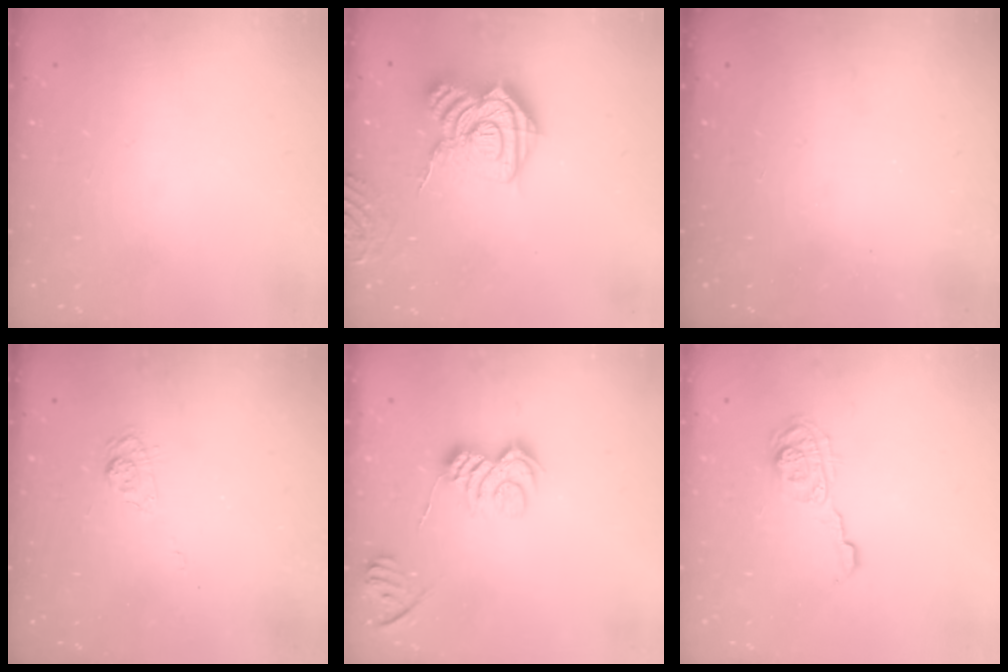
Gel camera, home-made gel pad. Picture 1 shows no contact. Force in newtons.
{"total": 17.2, "press": 17.2, "slide": 1.5}
{"total": 2.3, "press": 2.1, "slide": 0.8}
{"total": 4.9, "press": 4.7, "slide": 1.6}
{"total": 8.5, "press": 8.5, "slide": 0.6}
{"total": 9.2, "press": 9.2, "slide": 0.4}